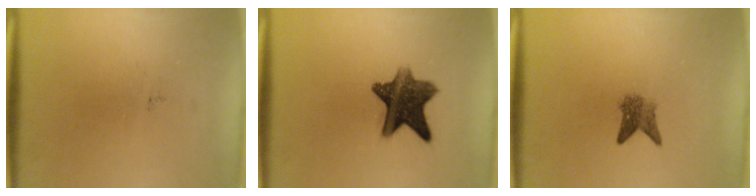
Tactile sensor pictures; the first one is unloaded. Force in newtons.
{"total": 10.2}
{"total": 2.8}